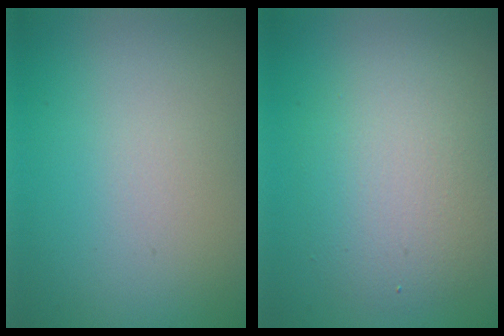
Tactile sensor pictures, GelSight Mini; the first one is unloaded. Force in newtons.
{"total": 4.6, "press": 4.6, "slide": 0.1}